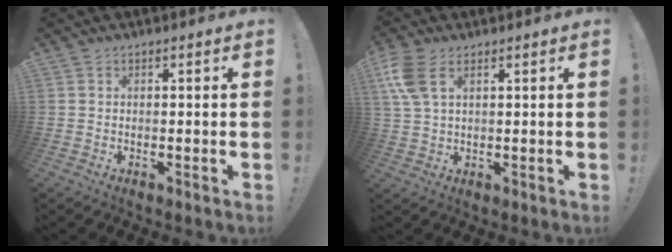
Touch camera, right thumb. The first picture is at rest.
{"total": 7.7, "force": [3.4, 3.9, 5.7], "torque": [-0.124, -0.003, 0.066]}